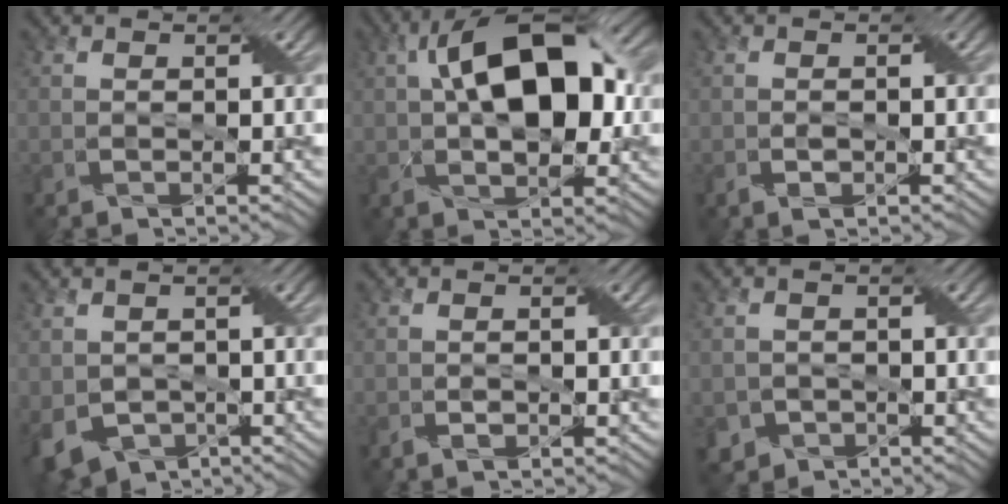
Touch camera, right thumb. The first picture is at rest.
{"total": 13.9, "force": [2.3, 7.3, 11.6], "torque": [-0.188, 0.028, 0.027]}
{"total": 1.6, "force": [-0.6, 0.8, 1.3], "torque": [-0.025, -0.001, -0.008]}
{"total": 5.8, "force": [-1.9, 4.4, 3.3], "torque": [-0.087, -0.016, -0.033]}
{"total": 1.3, "force": [-0.5, 0.6, 1.1], "torque": [-0.021, 0.000, -0.008]}
{"total": 2.5, "force": [-1.4, 2.0, 0.4], "torque": [-0.014, -0.007, -0.028]}